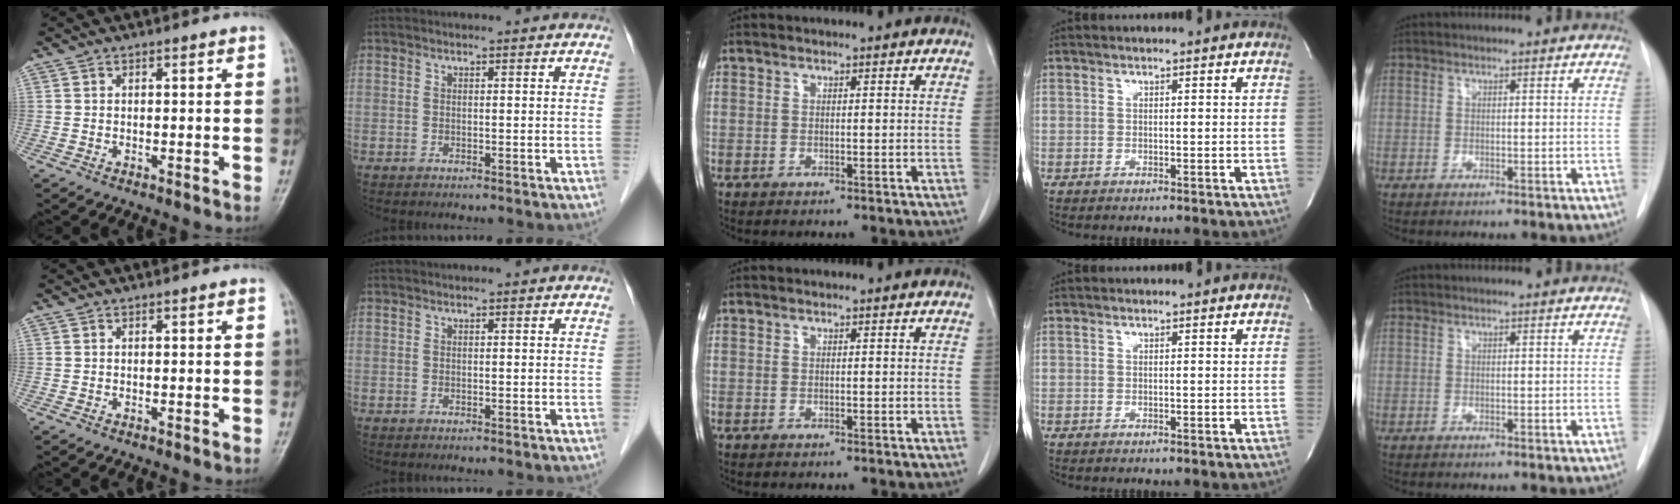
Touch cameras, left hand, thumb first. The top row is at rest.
{}